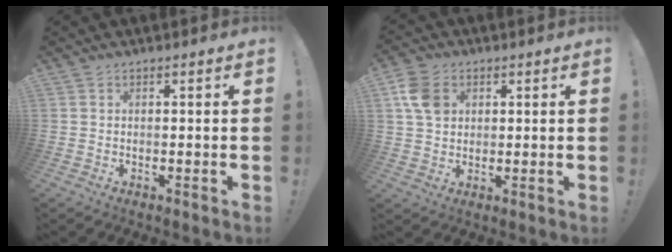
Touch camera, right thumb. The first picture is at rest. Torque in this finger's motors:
{"motor_torque": [-0.12, 0.43, 0.29, 0.47, 0.02]}